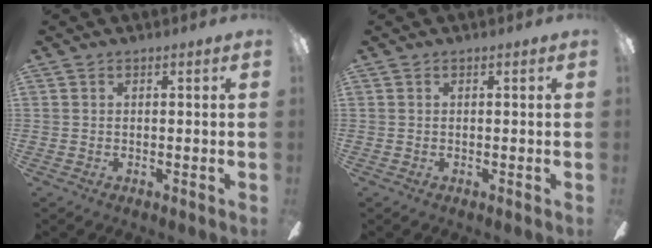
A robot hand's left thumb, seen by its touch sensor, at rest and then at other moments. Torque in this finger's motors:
{"motor_torque": [0.00, 0.00, -0.17, 0.16, 0.00]}